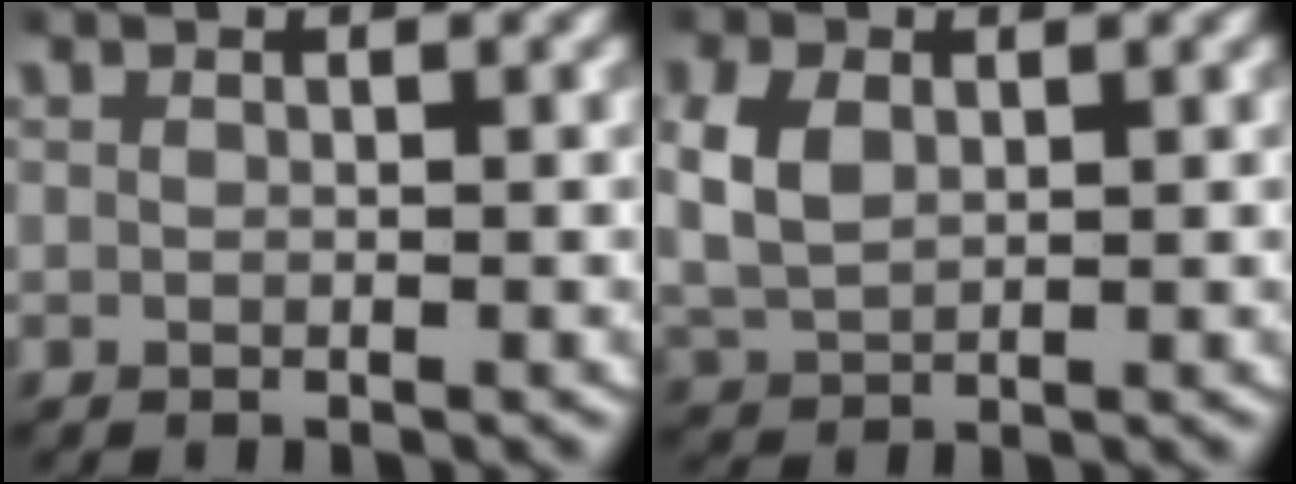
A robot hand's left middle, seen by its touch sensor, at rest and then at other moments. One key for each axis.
{"total": 4.3, "fx": 0.6, "fy": 3.5, "fz": 2.4, "tx": -0.076, "ty": -0.011, "tz": 0.021}